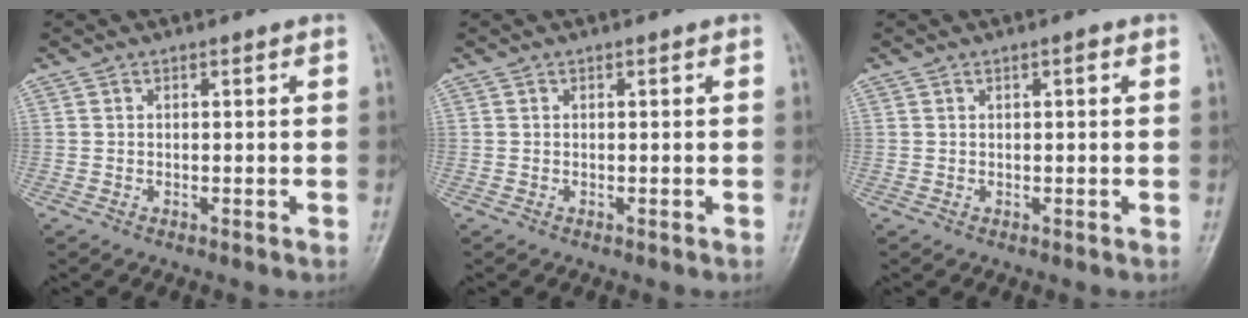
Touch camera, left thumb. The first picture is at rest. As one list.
[{"total": 0.0}, {"total": 0.9, "force": [0.4, 0.2, 0.8], "torque": [-0.013, 0.002, 0.004]}]